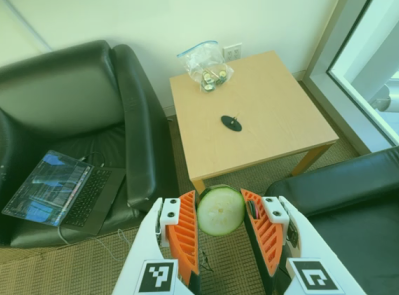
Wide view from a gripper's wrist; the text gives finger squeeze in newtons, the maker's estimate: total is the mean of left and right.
{"total": 10.3, "left": 10.4, "right": 10.2}